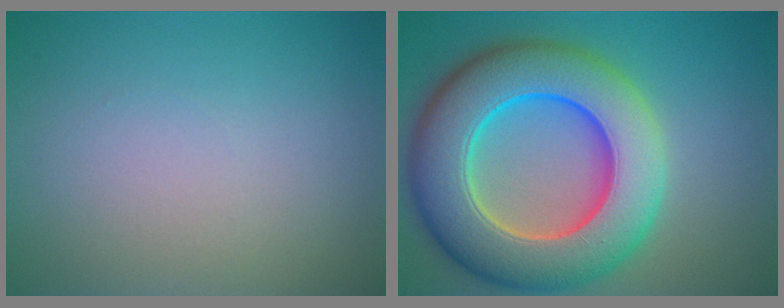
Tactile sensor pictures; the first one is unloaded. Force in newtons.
{"total": 13.3, "press": 13.1, "slide": 2.1}